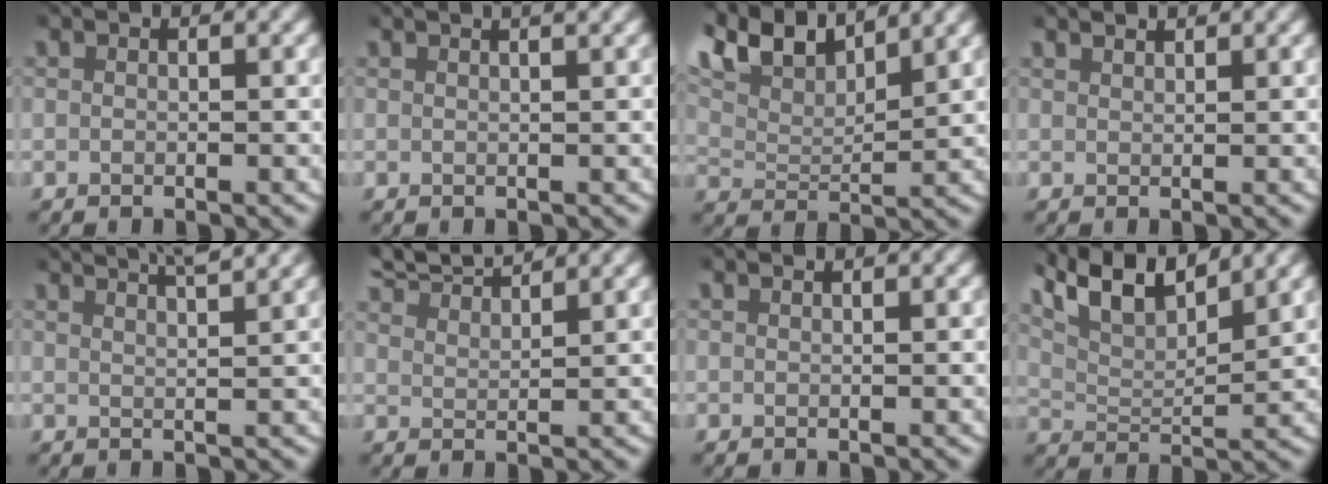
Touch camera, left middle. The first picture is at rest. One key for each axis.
{"total": 2.8, "fx": 1.9, "fy": 0.6, "fz": 1.9, "tx": -0.018, "ty": 0.013, "tz": 0.024}
{"total": 9.2, "fx": 5.9, "fy": 4.9, "fz": 5.1, "tx": -0.120, "ty": 0.013, "tz": 0.094}
{"total": 1.7, "fx": 1.6, "fy": 0.2, "fz": 0.3, "tx": -0.001, "ty": 0.000, "tz": 0.029}
{"total": 6.3, "fx": 5.0, "fy": 2.0, "fz": 3.1, "tx": -0.046, "ty": 0.012, "tz": 0.075}
{"total": 5.8, "fx": 5.4, "fy": 1.0, "fz": 1.9, "tx": -0.041, "ty": 0.013, "tz": 0.089}
{"total": 0.7, "fx": 0.7, "fy": 0.0, "fz": 0.1, "tx": 0.003, "ty": 0.001, "tz": 0.011}
{"total": 8.5, "fx": 5.3, "fy": 4.3, "fz": 5.1, "tx": -0.111, "ty": -0.002, "tz": 0.091}